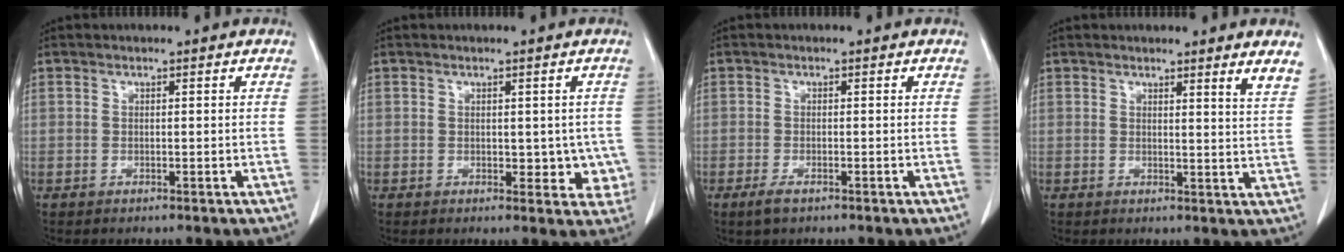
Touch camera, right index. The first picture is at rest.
{"total": 4.0, "force": [0.0, 2.7, 2.9], "torque": [-0.013, 0.004, 0.005]}
{"total": 2.0, "force": [-1.3, 0.6, 1.4], "torque": [-0.029, -0.003, -0.021]}
{"total": 3.5, "force": [3.1, -0.4, 1.7], "torque": [-0.029, -0.027, 0.024]}